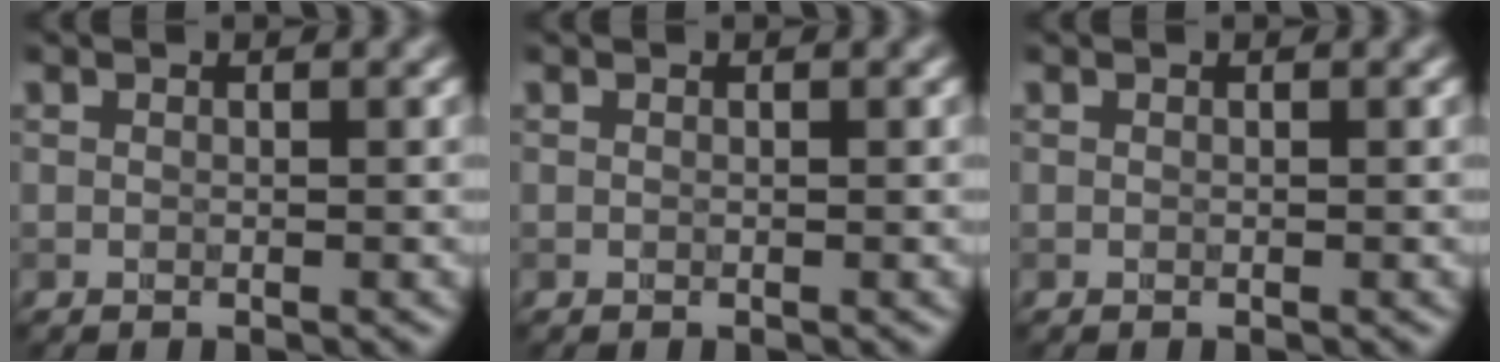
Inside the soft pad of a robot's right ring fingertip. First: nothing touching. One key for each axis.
{"total": 0.0}
{"total": 0.0}